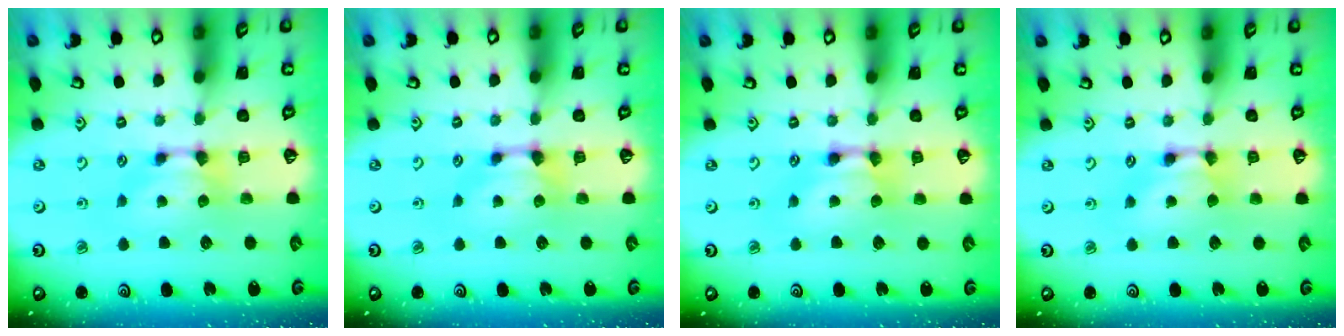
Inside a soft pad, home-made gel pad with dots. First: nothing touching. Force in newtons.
{"total": 1.2, "press": 0.9, "slide": 0.9}
{"total": 2.2, "press": 2.2, "slide": 0.1}
{"total": 1.3, "press": 1.3, "slide": 0.1}